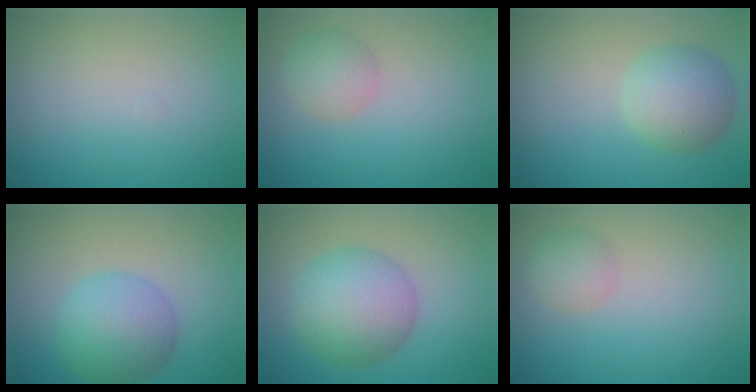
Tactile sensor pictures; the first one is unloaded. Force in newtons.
{"total": 2.3, "press": 2.3, "slide": 0.1}
{"total": 4.6, "press": 4.6, "slide": 0.2}
{"total": 5.7, "press": 5.7, "slide": 0.0}
{"total": 6.9, "press": 6.9, "slide": 0.1}
{"total": 1.9, "press": 1.8, "slide": 0.1}